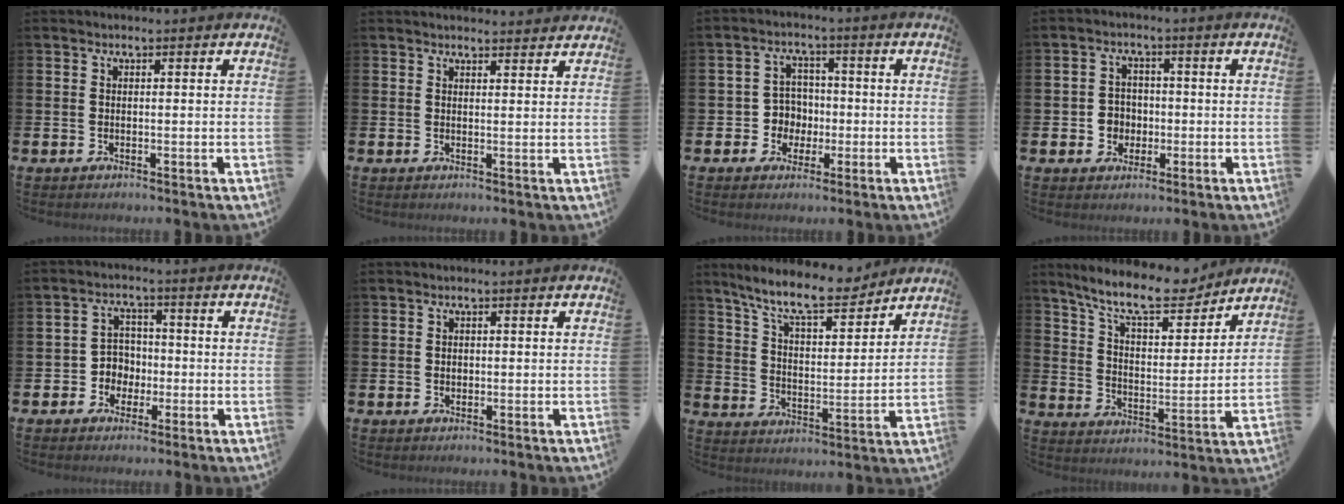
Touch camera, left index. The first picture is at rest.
{"total": 2.1, "force": [2.1, 0.4, 0.0], "torque": [0.005, -0.009, 0.036]}
{"total": 4.4, "force": [-0.6, 4.3, 0.9], "torque": [-0.030, 0.004, -0.017]}
{"total": 3.4, "force": [-0.6, 3.3, 0.7], "torque": [-0.021, 0.005, -0.018]}
{"total": 3.8, "force": [-0.9, 3.5, 1.0], "torque": [-0.026, 0.000, -0.026]}
{"total": 0.8, "force": [0.1, 0.7, 0.4], "torque": [0.005, 0.001, -0.002]}
{"total": 10.1, "force": [9.0, 2.1, 4.2], "torque": [-0.099, -0.057, 0.156]}
{"total": 11.3, "force": [10.1, 2.7, 4.5], "torque": [-0.101, -0.064, 0.175]}